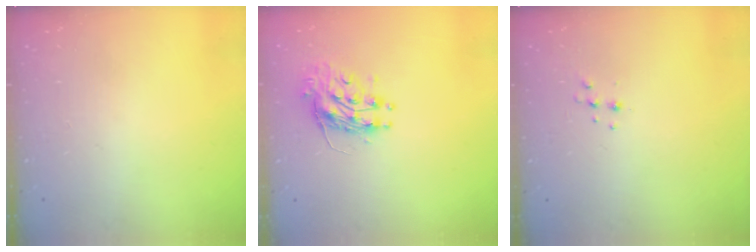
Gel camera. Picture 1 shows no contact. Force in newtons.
{"total": 10.9, "press": 10.8, "slide": 0.8}
{"total": 3.8, "press": 3.7, "slide": 0.7}